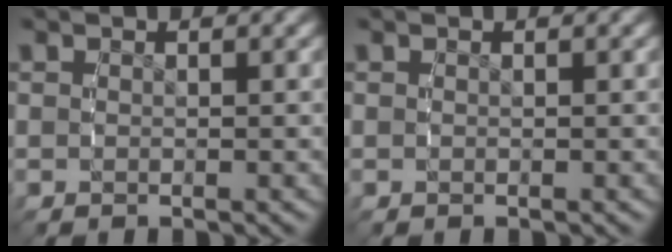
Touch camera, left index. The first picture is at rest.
{"total": 0.0}